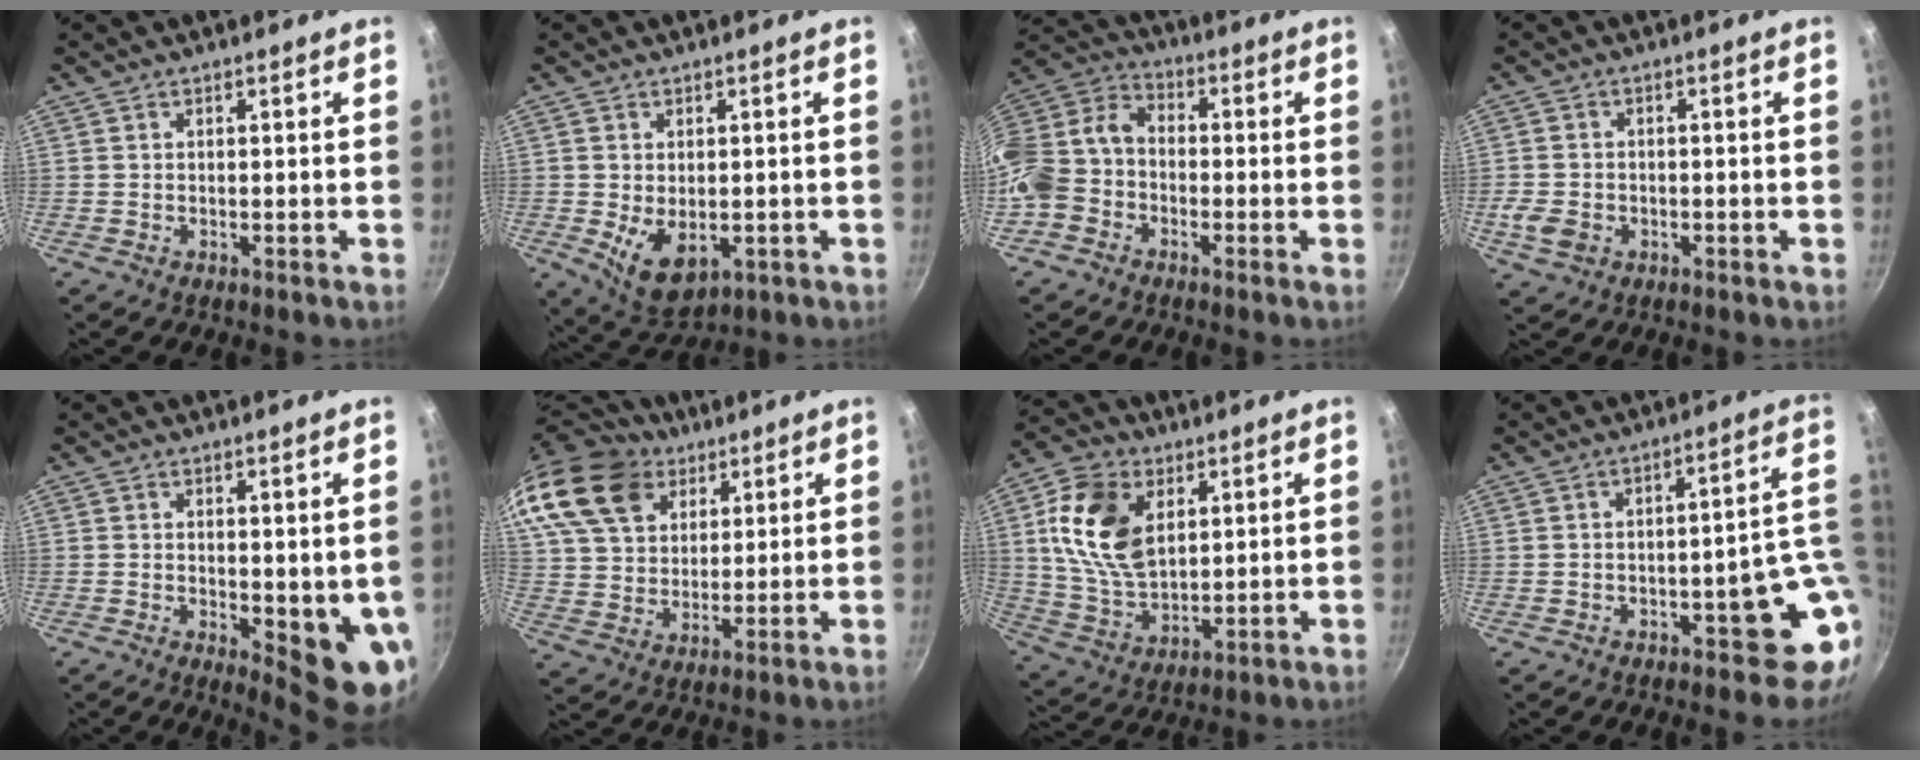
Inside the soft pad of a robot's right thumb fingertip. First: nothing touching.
{"total": 8.2, "force": [-1.2, 5.3, 6.1], "torque": [-0.090, -0.017, -0.001]}
{"total": 13.8, "force": [-4.2, 10.8, 7.6], "torque": [-0.148, 0.068, -0.105]}
{"total": 5.1, "force": [-1.5, 4.0, 2.7], "torque": [-0.049, 0.006, -0.025]}
{"total": 8.5, "force": [-0.2, 3.0, 8.0], "torque": [-0.094, -0.022, 0.005]}
{"total": 21.4, "force": [12.9, 14.3, 9.2], "torque": [-0.184, -0.002, 0.246]}
{"total": 16.0, "force": [4.6, 10.4, 11.2], "torque": [-0.193, -0.012, 0.093]}
{"total": 11.4, "force": [-1.3, 5.2, 10.0], "torque": [-0.063, 0.017, -0.009]}